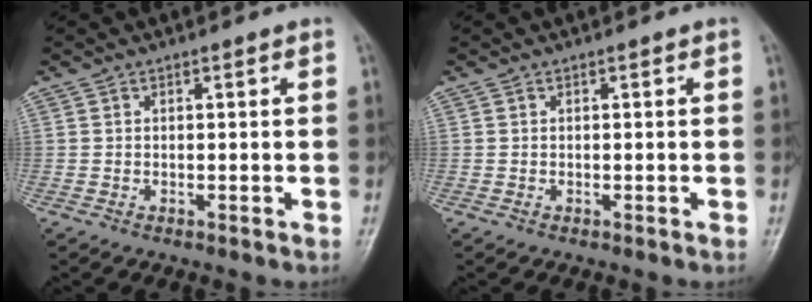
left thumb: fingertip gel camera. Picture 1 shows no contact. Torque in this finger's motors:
{"motor_torque": [-0.04, 0.05, -0.02, -0.04, 0.00]}